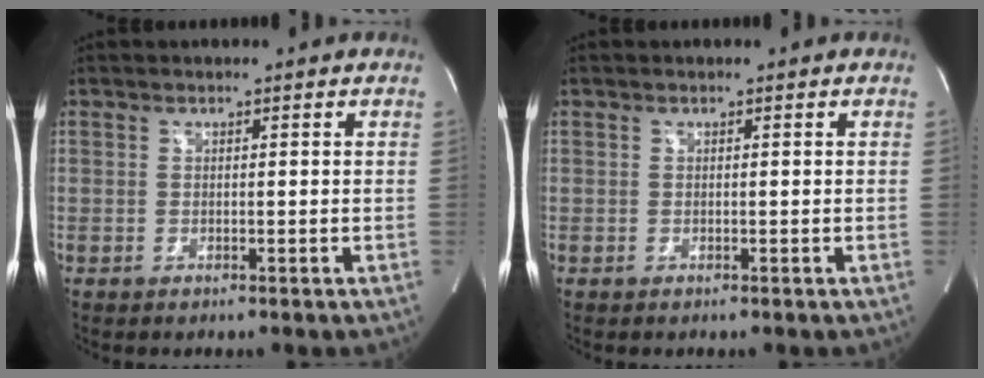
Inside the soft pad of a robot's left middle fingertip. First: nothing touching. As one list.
[{"total": 0.0}]